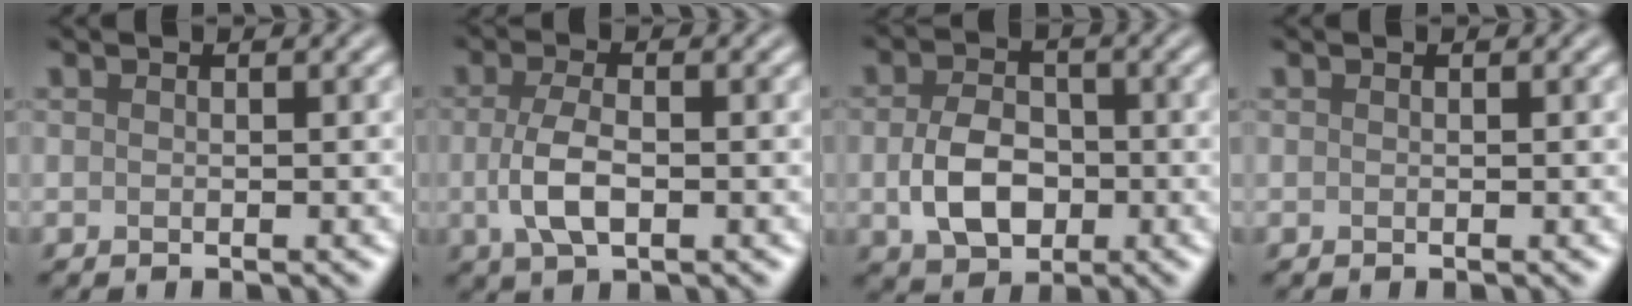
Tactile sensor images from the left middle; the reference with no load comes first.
{"total": 3.8, "force": [-0.5, 1.7, 3.4], "torque": [-0.076, -0.004, -0.011]}
{"total": 5.1, "force": [-0.8, 3.6, 3.5], "torque": [-0.074, -0.006, -0.017]}
{"total": 0.0}